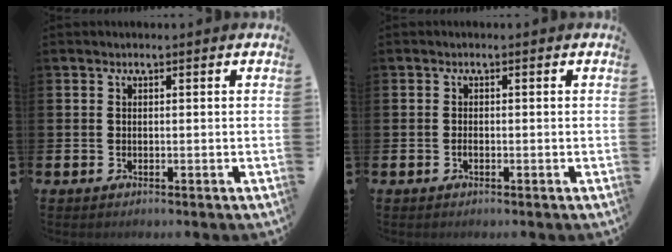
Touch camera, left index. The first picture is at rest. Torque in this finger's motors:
{"motor_torque": [0.02, 0.23, -0.01, 0.00]}